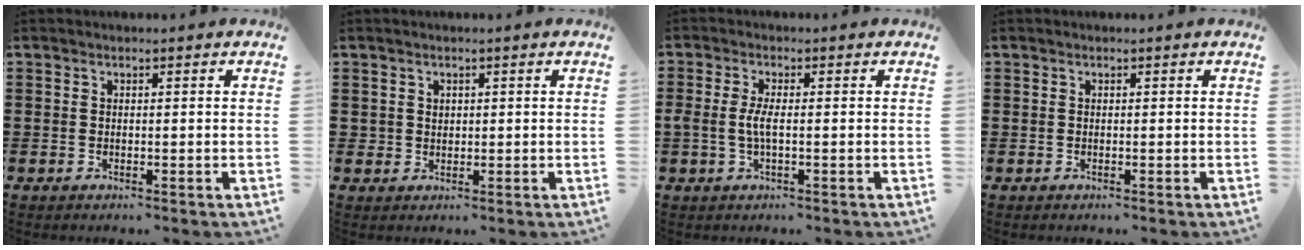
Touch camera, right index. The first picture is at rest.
{"total": 1.4, "force": [0.7, 1.2, 0.1], "torque": [-0.006, 0.006, 0.014]}
{"total": 3.2, "force": [-0.4, 0.9, 3.1], "torque": [-0.078, -0.006, -0.016]}
{"total": 0.0}